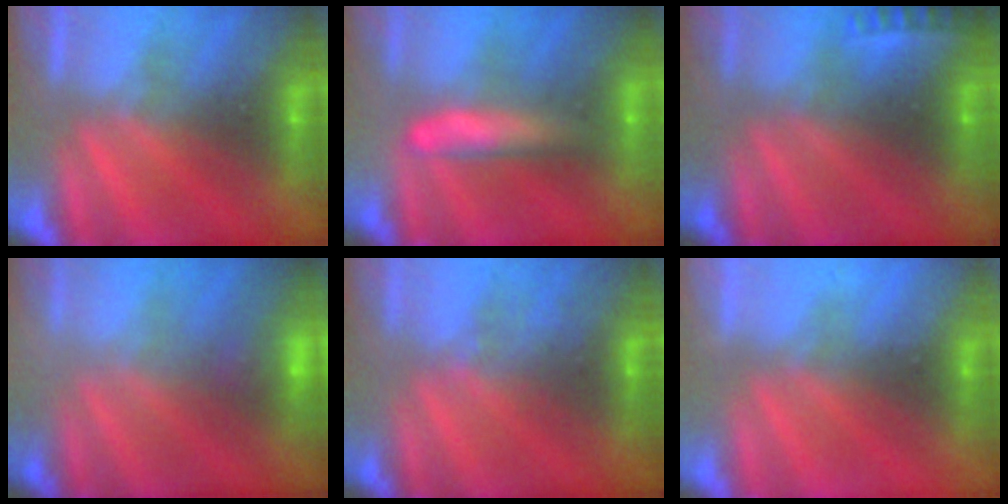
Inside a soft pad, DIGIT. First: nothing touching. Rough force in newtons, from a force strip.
{"total": 7.8}
{"total": 2.3}
{"total": 2.2}
{"total": 2.5}
{"total": 2.4}